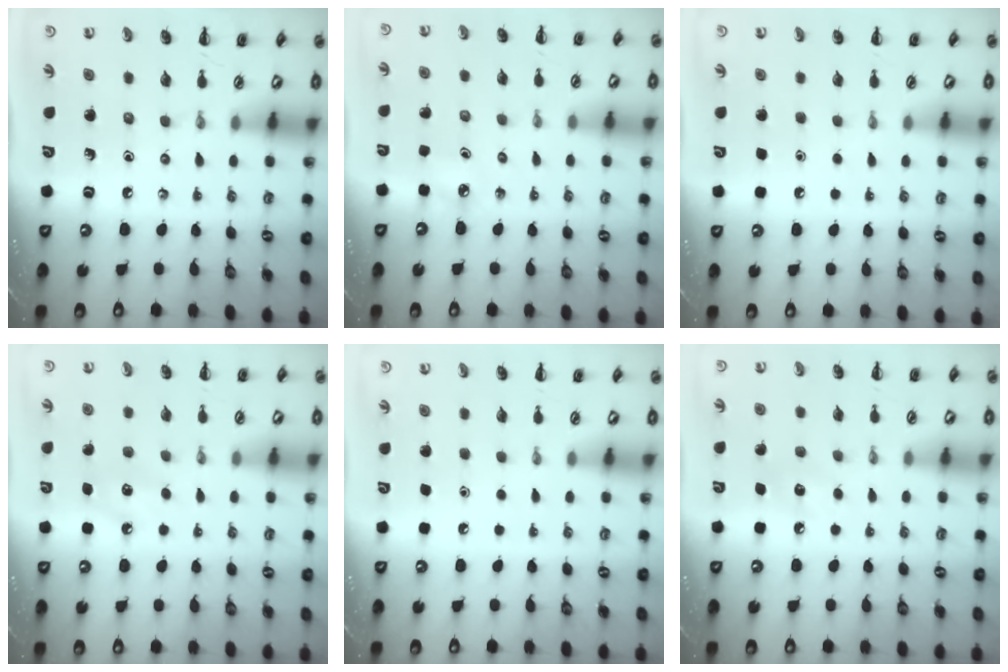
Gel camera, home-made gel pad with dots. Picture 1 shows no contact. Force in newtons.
{"total": 4.1, "press": 4.0, "slide": 1.0}
{"total": 1.6, "press": 1.6, "slide": 0.1}
{"total": 7.6, "press": 7.4, "slide": 1.7}
{"total": 1.6, "press": 1.5, "slide": 0.1}
{"total": 6.2, "press": 5.9, "slide": 1.8}